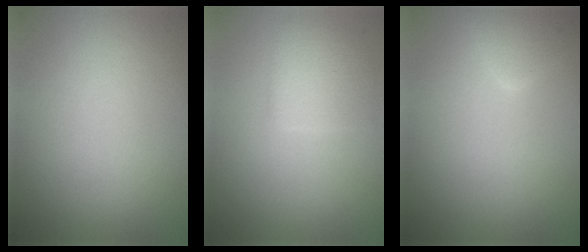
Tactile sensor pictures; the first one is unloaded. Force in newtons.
{"total": 2.5, "press": 2.5, "slide": 0.1}
{"total": 2.1, "press": 2.1, "slide": 0.1}